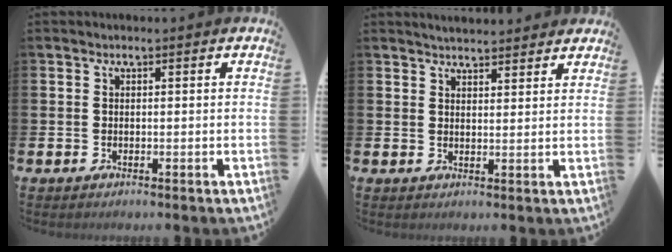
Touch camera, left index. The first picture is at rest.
{"total": 3.3, "force": [3.3, 0.5, 0.3], "torque": [-0.010, -0.012, 0.059]}